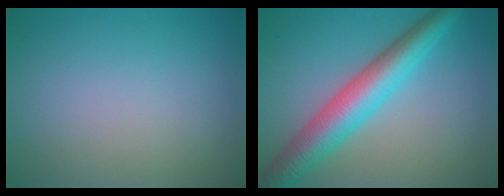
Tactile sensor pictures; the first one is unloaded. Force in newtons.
{"total": 6.6, "press": 6.6, "slide": 0.3}